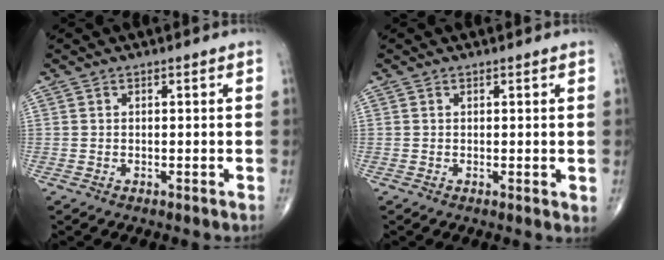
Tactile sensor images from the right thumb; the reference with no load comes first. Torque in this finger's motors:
{"motor_torque": [-0.13, 0.01, 0.04, 0.05, 0.00]}